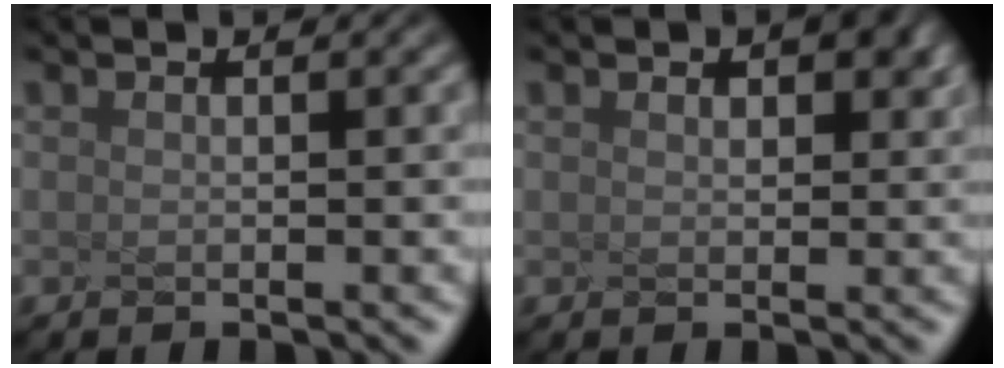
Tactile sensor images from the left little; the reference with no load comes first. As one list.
[{"total": 1.4, "force": [0.9, 0.5, 1.0], "torque": [-0.024, -0.001, 0.032]}]